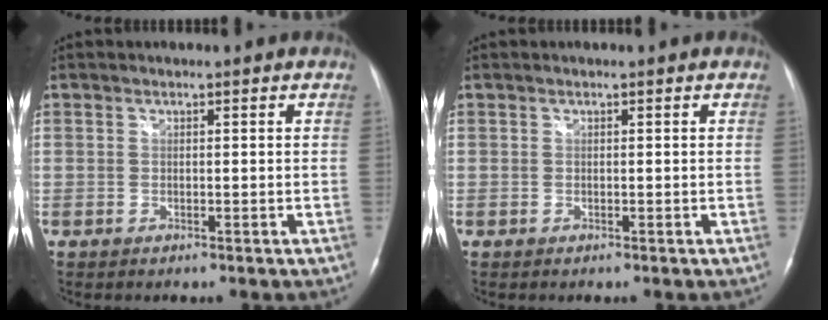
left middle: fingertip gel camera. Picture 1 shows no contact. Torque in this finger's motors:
{"motor_torque": [0.22, -0.18, 0.05, 0.02]}